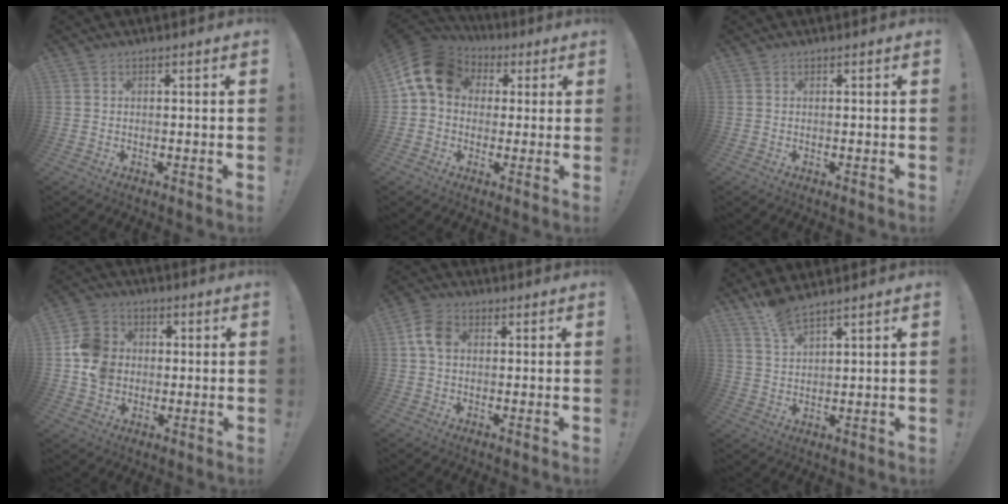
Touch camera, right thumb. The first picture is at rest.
{"total": 13.9, "force": [3.8, 10.4, 8.4], "torque": [-0.143, 0.004, 0.078]}
{"total": 0.0}
{"total": 11.8, "force": [-0.4, 10.7, 4.9], "torque": [-0.063, 0.016, 0.001]}
{"total": 6.9, "force": [0.8, 4.7, 5.0], "torque": [-0.104, 0.013, 0.018]}
{"total": 6.0, "force": [5.1, 0.9, 3.1], "torque": [-0.058, -0.030, 0.093]}